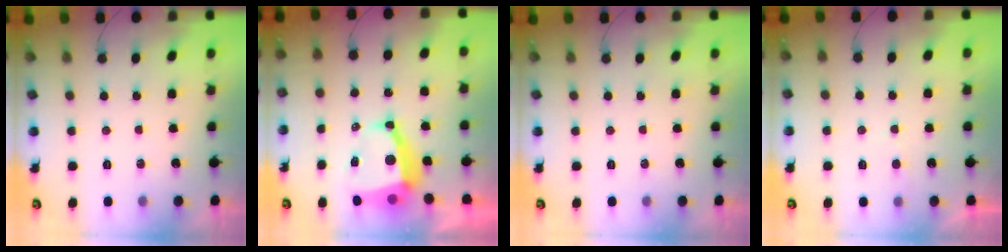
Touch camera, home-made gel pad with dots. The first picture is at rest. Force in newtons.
{"total": 8.7, "press": 8.6, "slide": 1.2}
{"total": 0.0}
{"total": 1.9, "press": 1.9, "slide": 0.3}